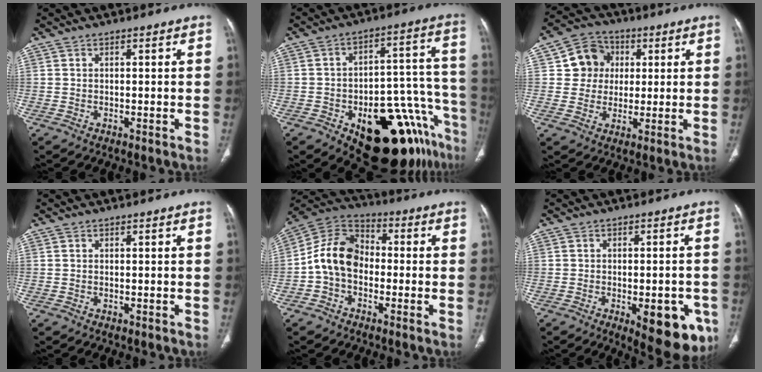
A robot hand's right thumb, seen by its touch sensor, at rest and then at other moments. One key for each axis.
{"total": 22.9, "fx": -12.8, "fy": 9.5, "fz": 16.5, "tx": -0.132, "ty": 0.099, "tz": -0.172}
{"total": 8.8, "fx": 2.0, "fy": 8.2, "fz": 2.6, "tx": -0.006, "ty": 0.004, "tz": 0.027}
{"total": 0.0}
{"total": 11.2, "fx": -1.7, "fy": 8.3, "fz": 7.3, "tx": -0.123, "ty": 0.037, "tz": -0.047}
{"total": 12.6, "fx": -4.9, "fy": 5.4, "fz": 10.4, "tx": -0.101, "ty": 0.003, "tz": -0.050}